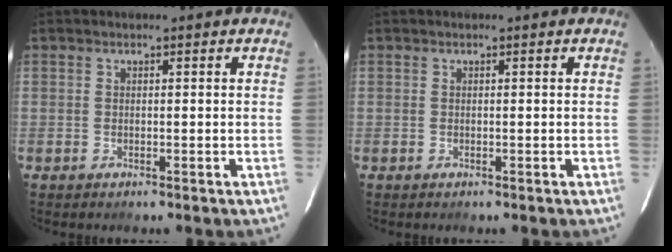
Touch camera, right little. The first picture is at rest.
{"total": 0.0}